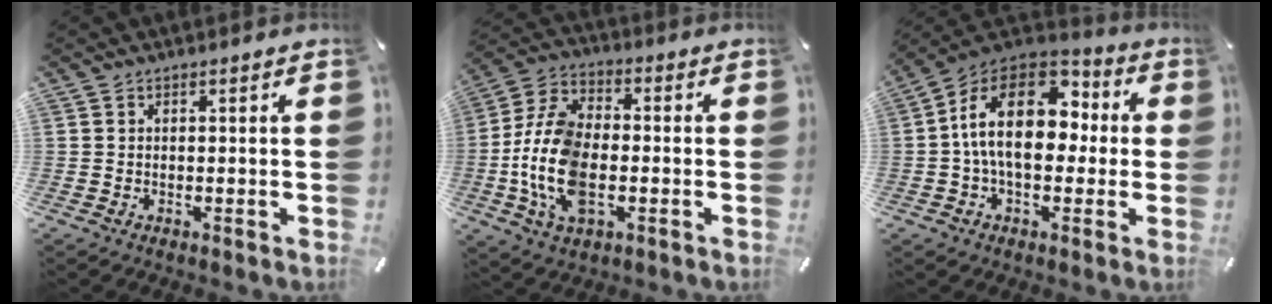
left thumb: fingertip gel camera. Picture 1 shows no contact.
{"total": 14.9, "force": [-3.4, 9.1, 11.2], "torque": [-0.261, -0.002, -0.063]}
{"total": 19.5, "force": [1.3, 12.4, 15.0], "torque": [-0.272, 0.008, 0.021]}